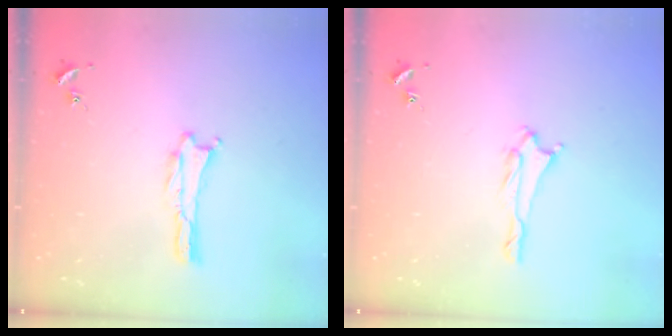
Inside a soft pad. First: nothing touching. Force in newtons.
{"total": 1.6, "press": 1.6, "slide": 0.1}